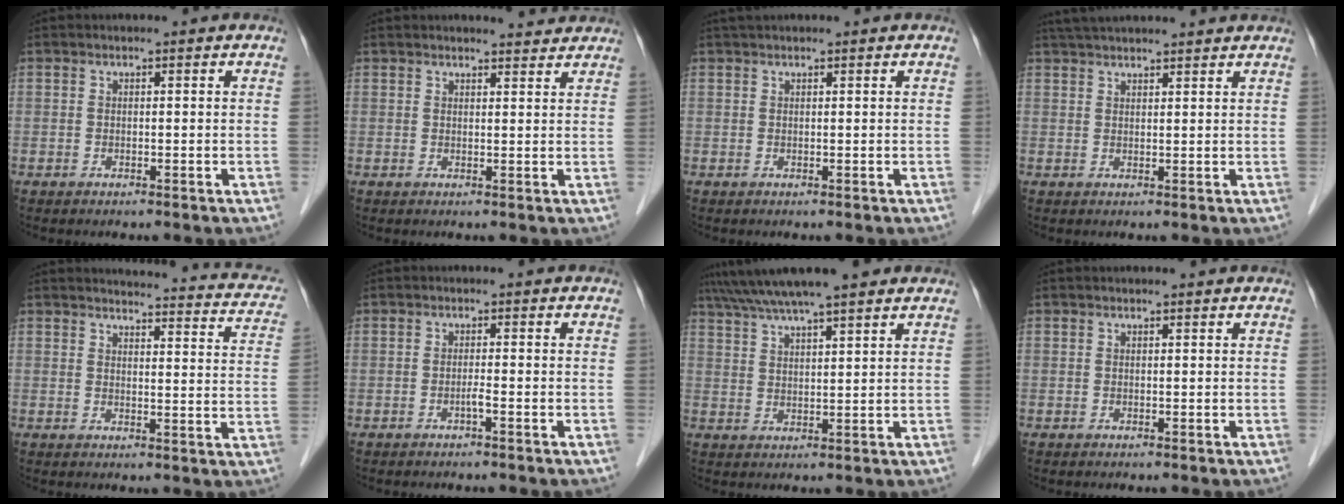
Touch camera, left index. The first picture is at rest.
{"total": 3.6, "force": [3.5, 0.5, 0.7], "torque": [-0.013, 0.000, 0.038]}
{"total": 1.6, "force": [1.5, 0.1, 0.7], "torque": [-0.011, 0.019, 0.029]}
{"total": 11.2, "force": [10.3, 1.0, 4.5], "torque": [-0.074, 0.038, 0.146]}
{"total": 17.9, "force": [16.3, 3.8, 6.3], "torque": [-0.053, -0.022, 0.160]}
{"total": 1.0, "force": [-0.8, -0.3, 0.6], "torque": [-0.011, -0.004, -0.016]}
{"total": 12.4, "force": [10.4, 0.9, 6.7], "torque": [-0.116, 0.032, 0.157]}
{"total": 1.0, "force": [0.9, 0.1, 0.4], "torque": [-0.008, 0.005, 0.013]}